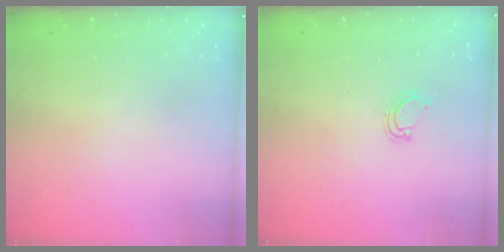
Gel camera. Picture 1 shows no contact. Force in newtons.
{"total": 3.3, "press": 3.3, "slide": 0.2}